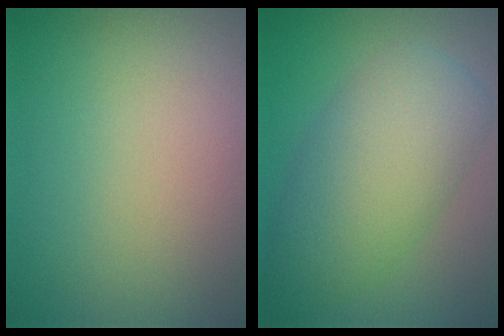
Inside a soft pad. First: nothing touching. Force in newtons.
{"total": 7.1, "press": 7.1, "slide": 0.3}